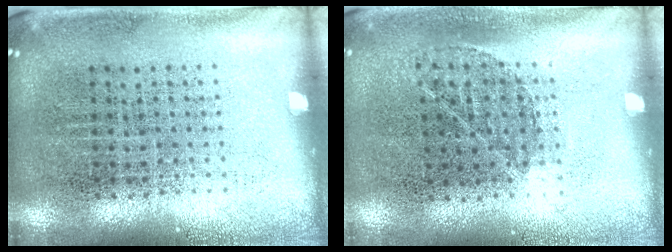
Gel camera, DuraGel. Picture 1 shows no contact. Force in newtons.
{"total": 0.8, "press": 0.6, "slide": 0.5}